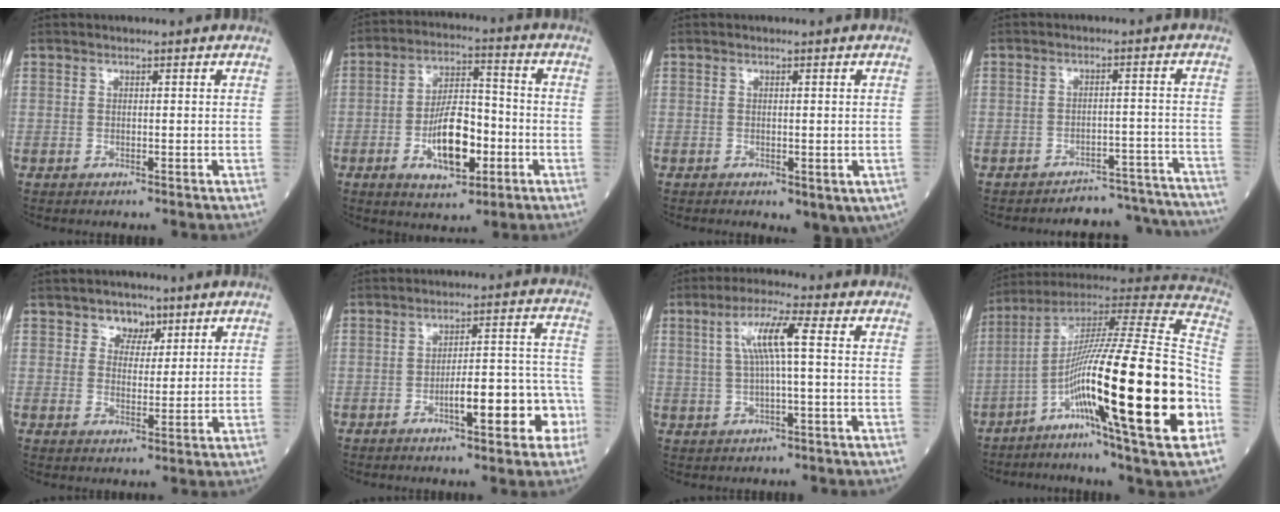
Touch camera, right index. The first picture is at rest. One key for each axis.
{"total": 11.2, "fx": -3.6, "fy": 4.4, "fz": 9.6, "tx": -0.182, "ty": 0.006, "tz": -0.060}
{"total": 6.1, "fx": -2.5, "fy": 2.8, "fz": 4.7, "tx": -0.064, "ty": -0.013, "tz": -0.029}
{"total": 12.6, "fx": -12.4, "fy": 2.2, "fz": -0.1, "tx": 0.028, "ty": 0.038, "tz": -0.148}
{"total": 4.0, "fx": 2.3, "fy": 2.9, "fz": 1.4, "tx": -0.019, "ty": 0.005, "tz": 0.037}
{"total": 10.5, "fx": -4.6, "fy": 2.6, "fz": 9.1, "tx": -0.121, "ty": 0.035, "tz": -0.060}
{"total": 6.8, "fx": 1.2, "fy": 0.3, "fz": 6.7, "tx": -0.132, "ty": 0.014, "tz": 0.024}
{"total": 31.7, "fx": -8.6, "fy": 0.8, "fz": 30.5, "tx": -0.467, "ty": -0.036, "tz": -0.166}